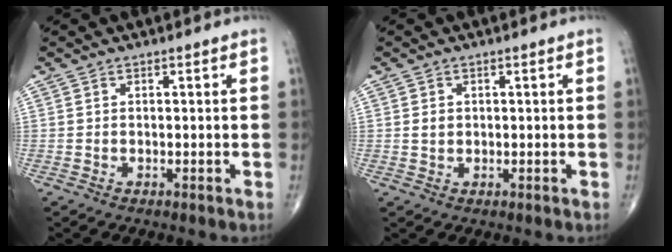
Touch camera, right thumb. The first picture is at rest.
{"total": 1.6, "force": [0.2, 1.3, 0.9], "torque": [-0.012, 0.001, 0.008]}